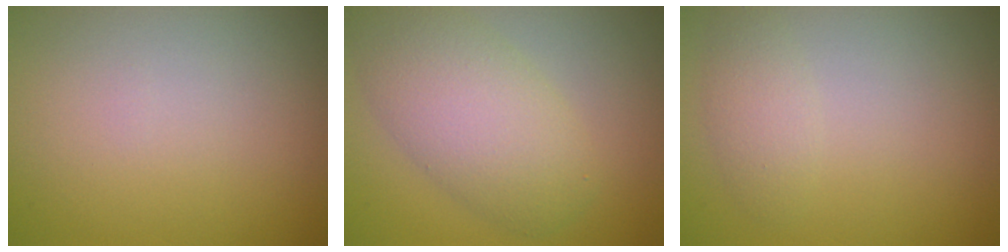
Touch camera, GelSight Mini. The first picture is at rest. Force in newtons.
{"total": 6.3, "press": 6.3, "slide": 0.3}
{"total": 1.7, "press": 1.7, "slide": 0.1}